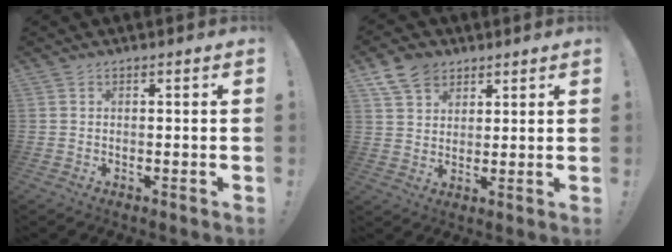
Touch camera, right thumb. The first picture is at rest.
{"total": 8.8, "force": [5.4, 6.1, 3.2], "torque": [-0.060, -0.021, 0.108]}